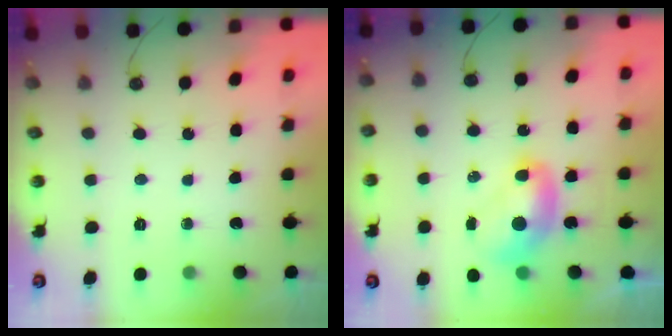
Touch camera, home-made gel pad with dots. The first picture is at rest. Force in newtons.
{"total": 2.3, "press": 2.3, "slide": 0.2}